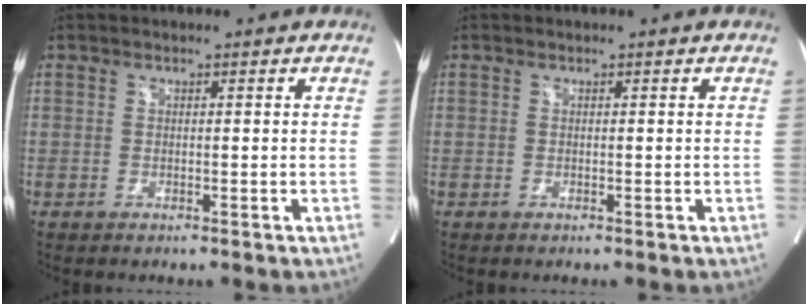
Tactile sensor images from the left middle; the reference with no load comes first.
{"total": 0.0}